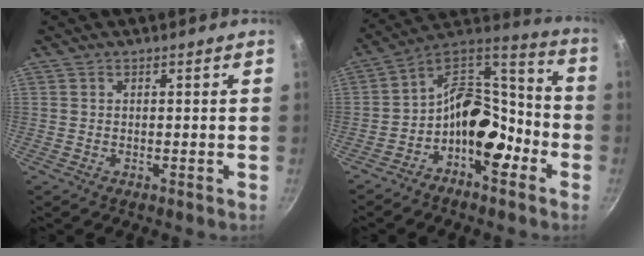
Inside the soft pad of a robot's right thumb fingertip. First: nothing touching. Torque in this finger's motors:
{"motor_torque": [2.04, 1.43, 1.18, -0.56, 0.35]}